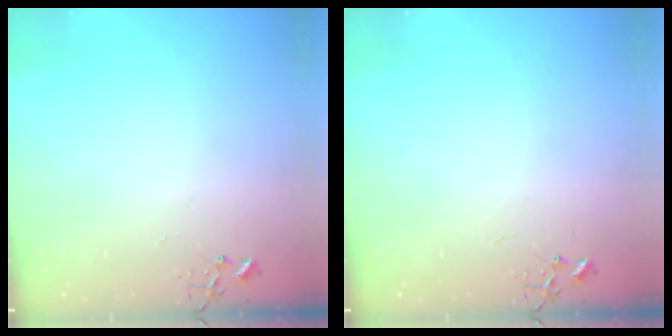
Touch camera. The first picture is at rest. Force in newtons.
{"total": 0.0}